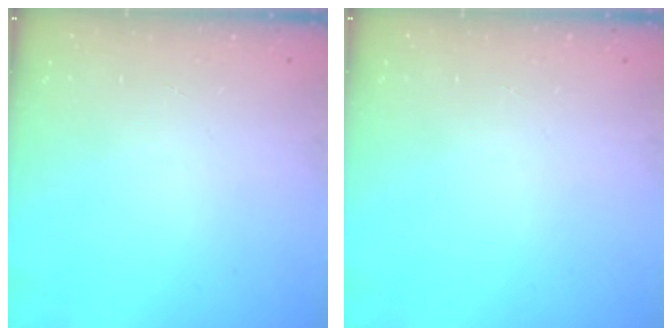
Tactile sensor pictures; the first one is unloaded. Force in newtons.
{"total": 0.0}